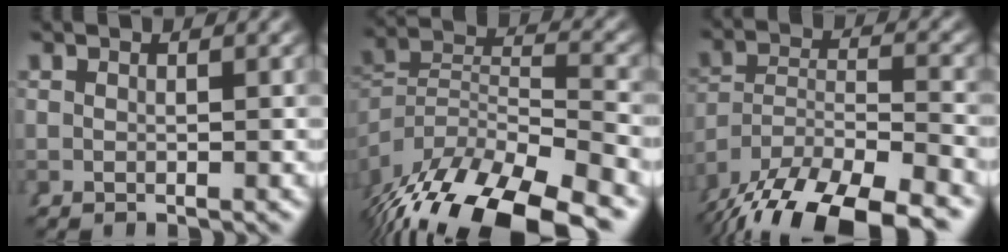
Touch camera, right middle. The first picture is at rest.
{"total": 10.1, "force": [-4.6, 5.7, 6.9], "torque": [-0.137, -0.043, -0.053]}
{"total": 10.3, "force": [-6.4, 5.8, 5.6], "torque": [-0.102, -0.029, -0.092]}